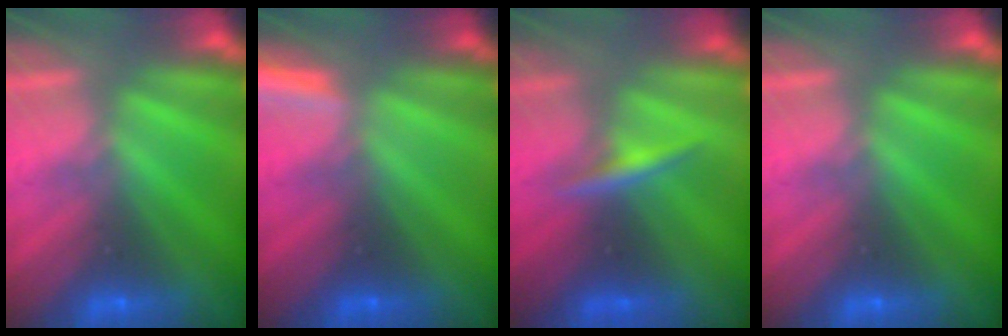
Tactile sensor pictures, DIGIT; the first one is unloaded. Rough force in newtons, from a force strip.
{"total": 3.4}
{"total": 2.6}
{"total": 0.0}